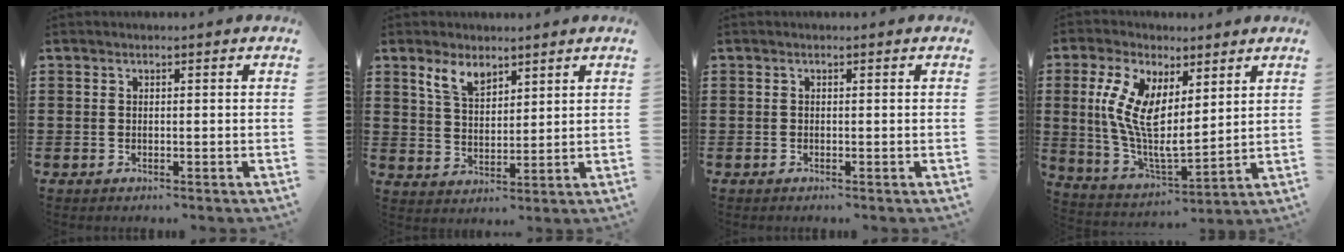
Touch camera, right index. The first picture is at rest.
{"total": 5.3, "force": [3.9, 2.5, 2.7], "torque": [-0.066, 0.003, 0.073]}
{"total": 0.0}
{"total": 9.3, "force": [3.8, 3.9, 7.6], "torque": [-0.164, -0.013, 0.072]}